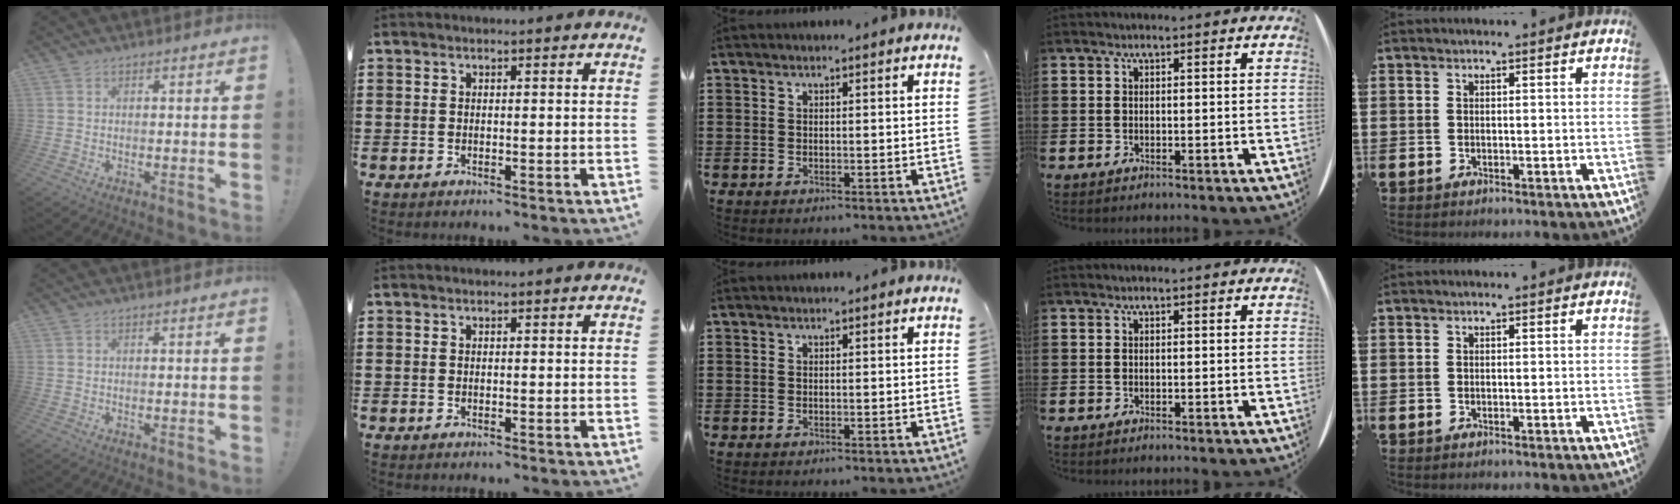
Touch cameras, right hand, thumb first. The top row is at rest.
{}